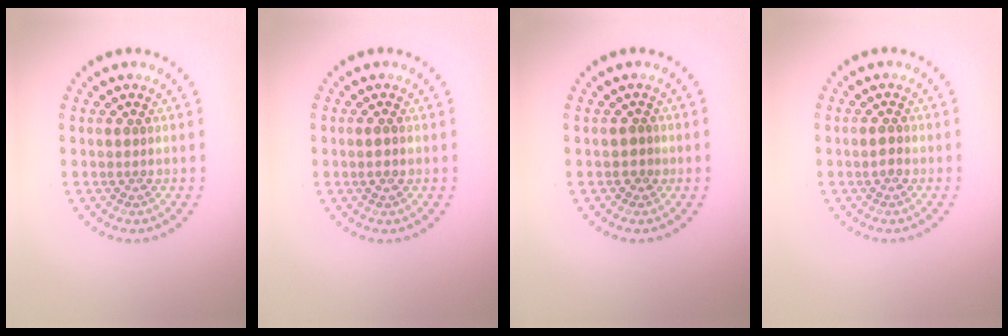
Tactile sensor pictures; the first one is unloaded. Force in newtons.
{"total": 1.0, "press": 0.9, "slide": 0.4}
{"total": 1.0, "press": 0.9, "slide": 0.3}
{"total": 0.9, "press": 0.9, "slide": 0.0}